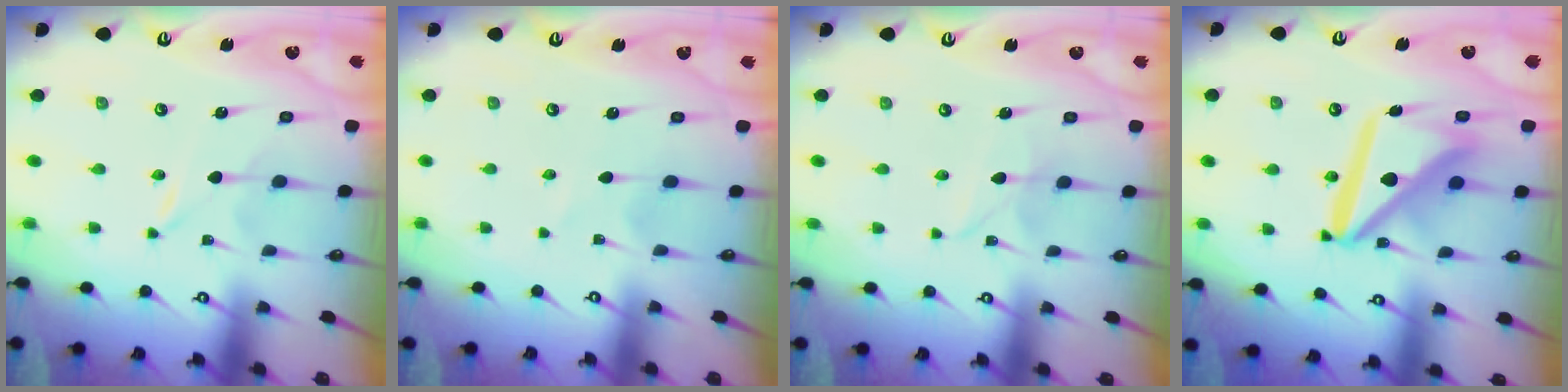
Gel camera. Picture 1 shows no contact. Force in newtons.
{"total": 1.4, "press": 1.4, "slide": 0.3}
{"total": 2.8, "press": 2.8, "slide": 0.2}
{"total": 16.4, "press": 16.3, "slide": 2.0}